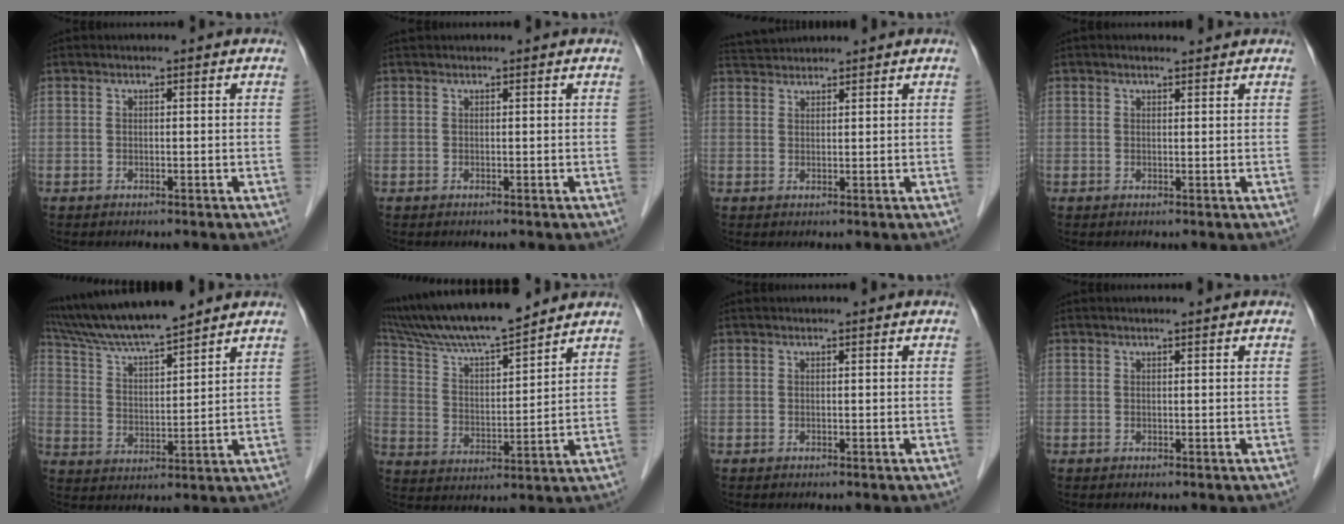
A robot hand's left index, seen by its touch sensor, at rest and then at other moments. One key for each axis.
{"total": 1.5, "fx": 1.4, "fy": 0.1, "fz": 0.6, "tx": -0.006, "ty": 0.026, "tz": 0.024}
{"total": 3.6, "fx": 3.6, "fy": 0.1, "fz": 0.3, "tx": -0.011, "ty": 0.027, "tz": 0.070}
{"total": 1.7, "fx": 1.5, "fy": 0.4, "fz": 0.7, "tx": -0.015, "ty": 0.009, "tz": 0.022}
{"total": 12.6, "fx": 11.3, "fy": 0.4, "fz": 5.6, "tx": -0.104, "ty": 0.017, "tz": 0.206}
{"total": 14.6, "fx": 13.0, "fy": 0.9, "fz": 6.6, "tx": -0.125, "ty": 0.011, "tz": 0.233}
{"total": 0.8, "fx": 0.8, "fy": 0.0, "fz": 0.3, "tx": -0.004, "ty": 0.017, "tz": 0.014}
{"total": 1.0, "fx": 0.8, "fy": -0.1, "fz": 0.5, "tx": -0.008, "ty": 0.006, "tz": 0.014}